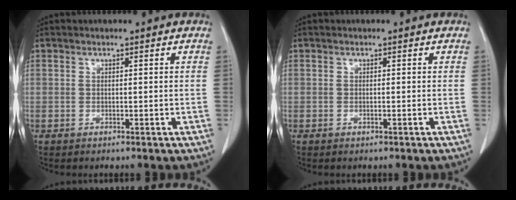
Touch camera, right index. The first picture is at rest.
{"total": 0.0}